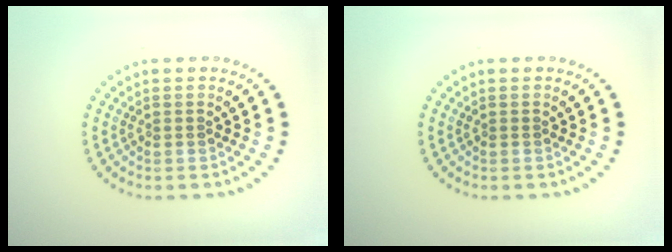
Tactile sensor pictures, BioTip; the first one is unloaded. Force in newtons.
{"total": 0.0}